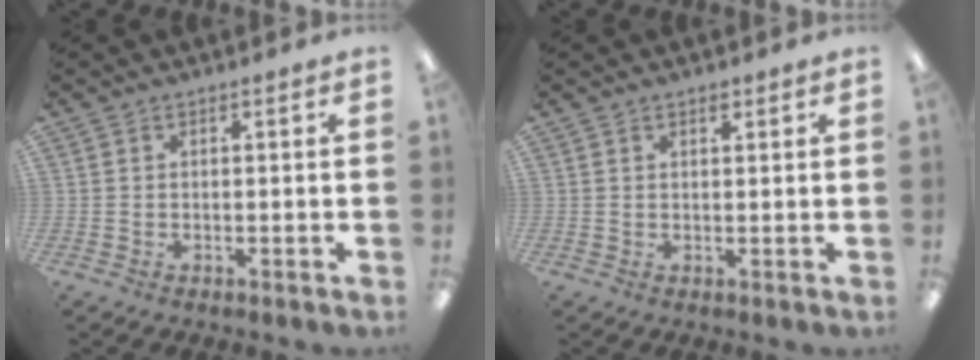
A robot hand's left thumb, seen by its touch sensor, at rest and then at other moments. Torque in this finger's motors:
{"motor_torque": [-0.10, 0.02, -0.33, -0.10, 0.04]}